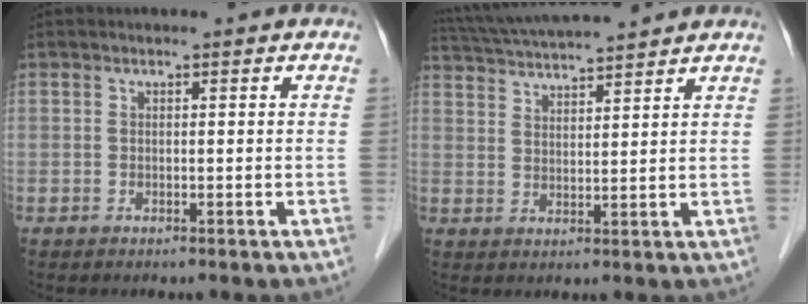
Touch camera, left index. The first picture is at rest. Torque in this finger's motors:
{"motor_torque": [0.24, -0.24, 0.41, 0.13]}